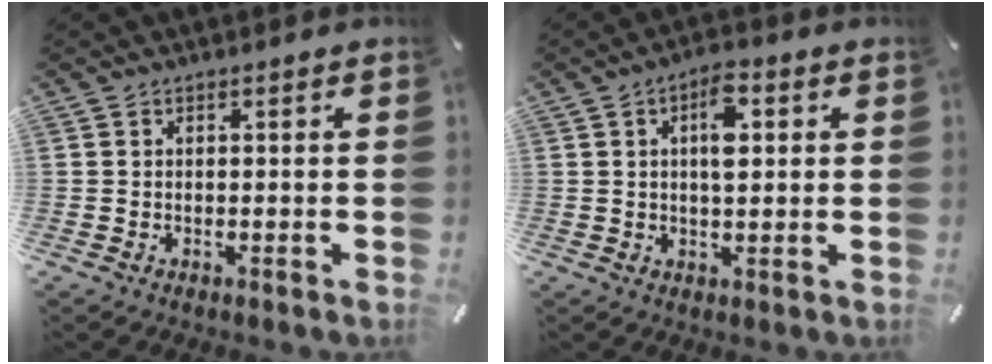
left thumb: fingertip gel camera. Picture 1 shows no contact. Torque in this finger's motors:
{"motor_torque": [0.37, 0.00, 0.30, 0.33, 0.01]}